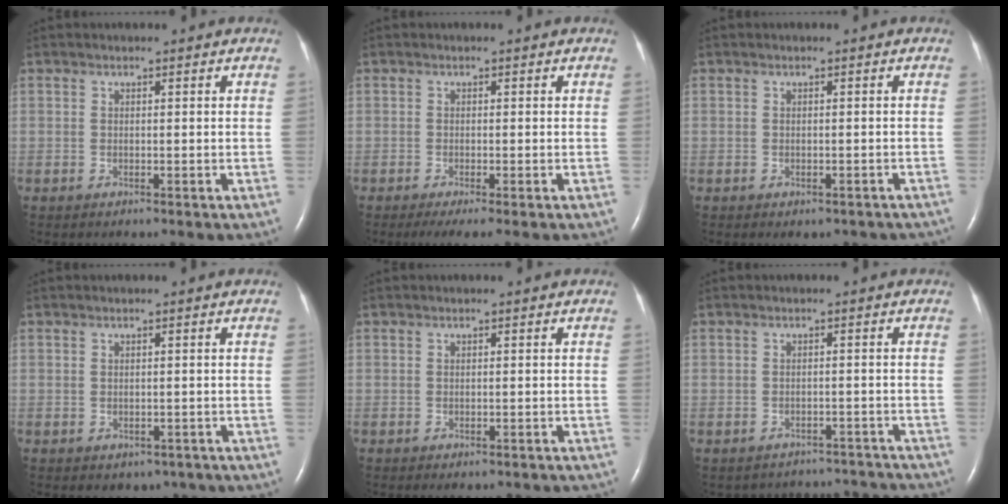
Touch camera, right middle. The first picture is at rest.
{"total": 2.8, "force": [-1.8, 0.2, 2.1], "torque": [-0.037, -0.011, -0.030]}
{"total": 3.8, "force": [-3.0, 1.7, 1.4], "torque": [-0.011, 0.009, -0.028]}
{"total": 2.9, "force": [-1.8, 2.1, 1.0], "torque": [-0.006, 0.006, -0.014]}
{"total": 2.3, "force": [-1.8, 0.8, 1.1], "torque": [-0.015, -0.002, -0.015]}
{"total": 8.6, "force": [-8.1, 2.8, -0.3], "torque": [0.004, 0.028, -0.083]}